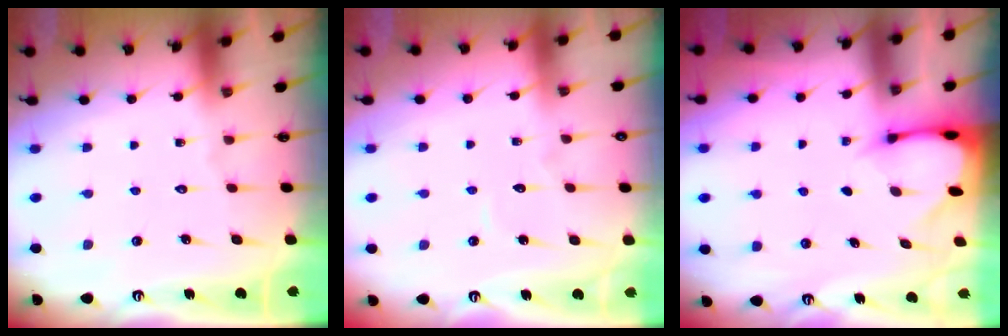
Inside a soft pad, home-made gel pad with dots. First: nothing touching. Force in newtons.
{"total": 2.9, "press": 2.9, "slide": 0.3}
{"total": 2.5, "press": 2.5, "slide": 0.1}